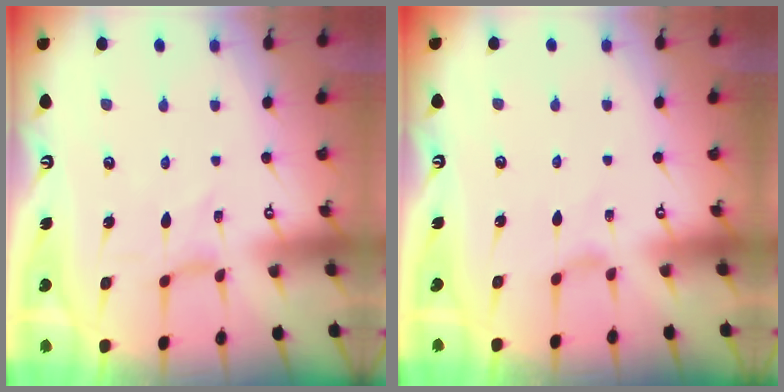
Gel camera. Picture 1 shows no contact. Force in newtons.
{"total": 0.7, "press": 0.6, "slide": 0.3}